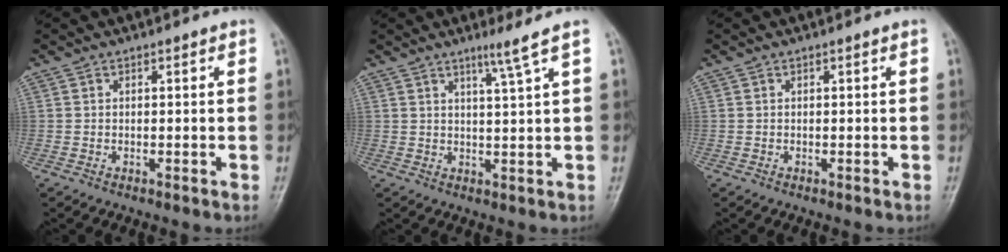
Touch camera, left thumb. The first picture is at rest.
{"total": 3.8, "force": [2.4, -1.2, 2.7], "torque": [-0.051, -0.020, 0.048]}
{"total": 0.0}